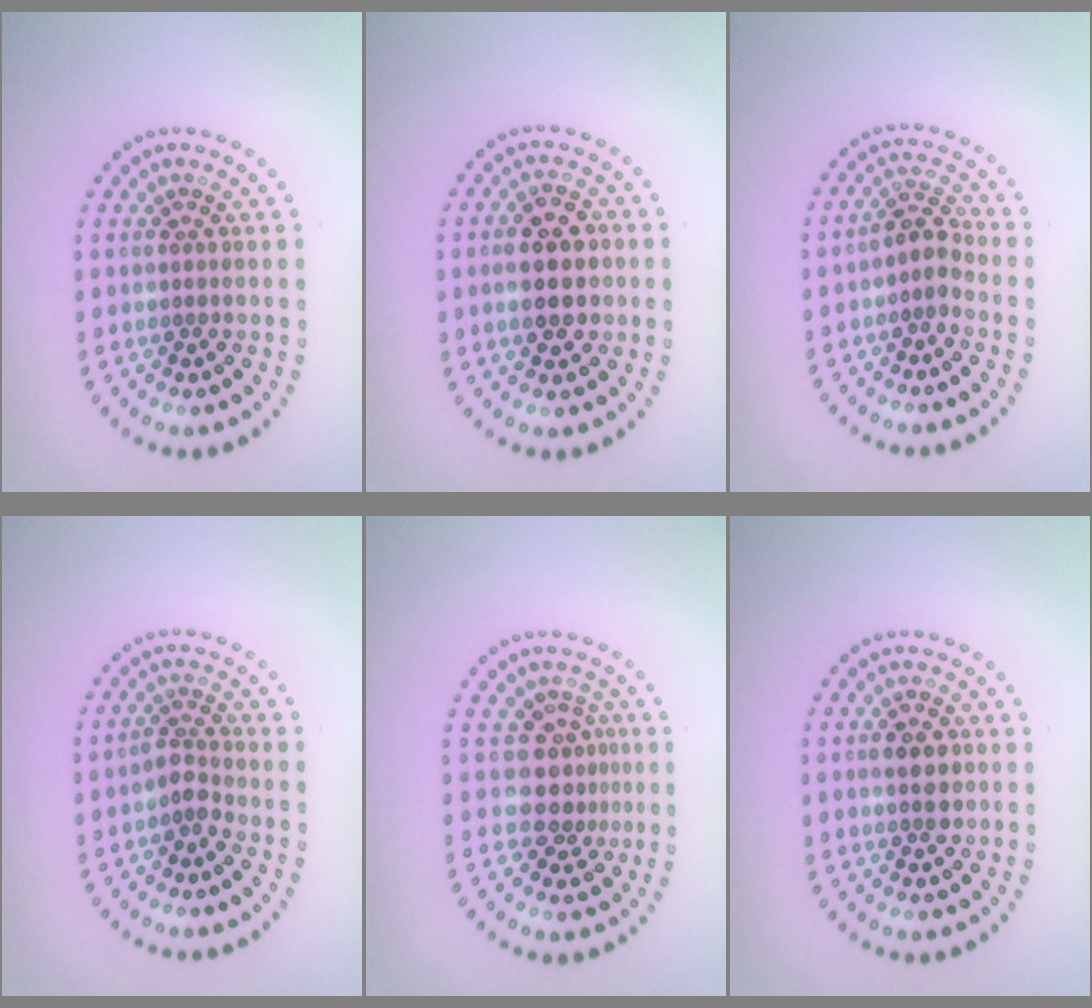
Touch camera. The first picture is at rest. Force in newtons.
{"total": 4.9, "press": 4.9, "slide": 0.3}
{"total": 2.4, "press": 2.1, "slide": 1.2}
{"total": 1.9, "press": 1.3, "slide": 1.3}
{"total": 3.1, "press": 2.2, "slide": 2.2}
{"total": 2.7, "press": 2.7, "slide": 0.2}